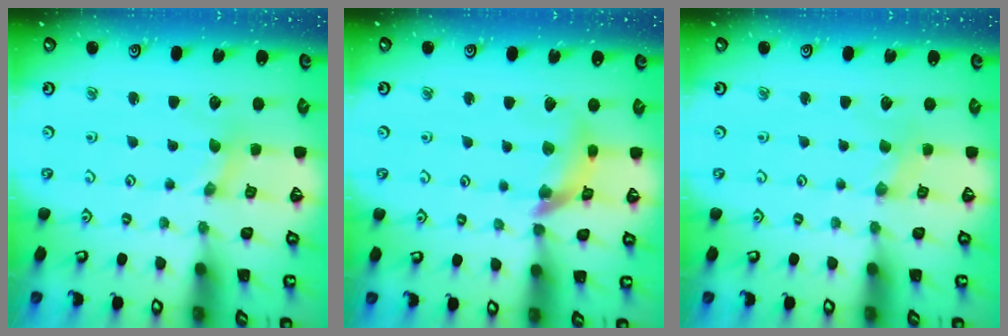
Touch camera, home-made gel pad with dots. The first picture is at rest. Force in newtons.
{"total": 10.8, "press": 10.7, "slide": 1.3}
{"total": 0.0}